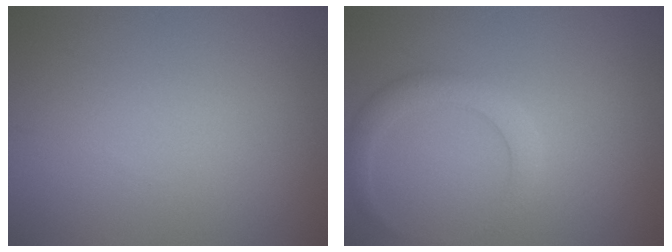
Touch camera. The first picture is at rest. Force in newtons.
{"total": 2.4, "press": 2.4, "slide": 0.1}